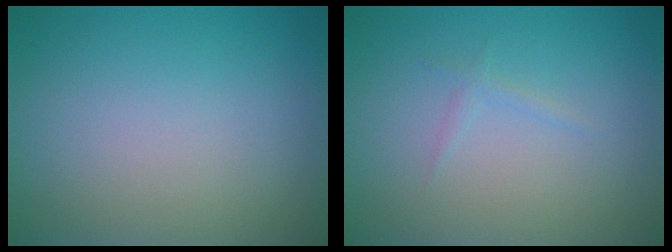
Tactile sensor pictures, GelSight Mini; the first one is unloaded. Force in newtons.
{"total": 0.7, "press": 0.7, "slide": 0.1}